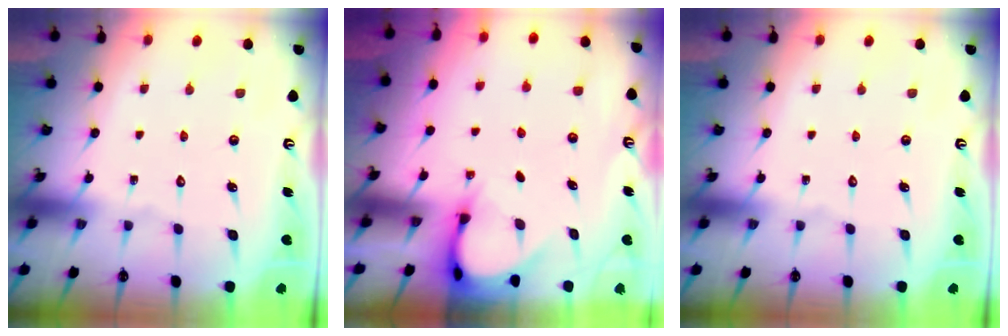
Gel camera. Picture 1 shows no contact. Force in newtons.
{"total": 3.7, "press": 3.7, "slide": 0.3}
{"total": 0.0}